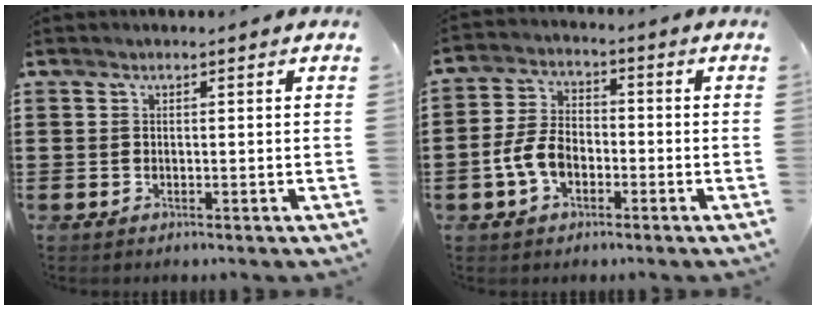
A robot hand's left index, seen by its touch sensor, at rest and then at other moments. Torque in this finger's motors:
{"motor_torque": [1.07, 0.80, 0.37, 0.07]}